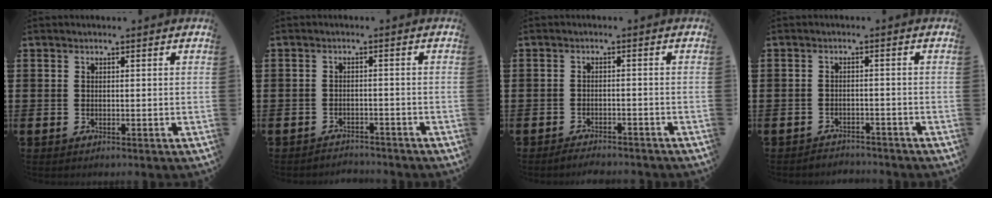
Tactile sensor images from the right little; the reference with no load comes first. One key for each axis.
{"total": 1.9, "fx": -1.9, "fy": 0.0, "fz": -0.2, "tx": -0.003, "ty": 0.004, "tz": -0.043}
{"total": 1.9, "fx": -1.9, "fy": 0.0, "fz": 0.1, "tx": -0.007, "ty": 0.003, "tz": -0.038}
{"total": 1.8, "fx": -1.8, "fy": 0.1, "fz": -0.2, "tx": -0.003, "ty": 0.004, "tz": -0.040}